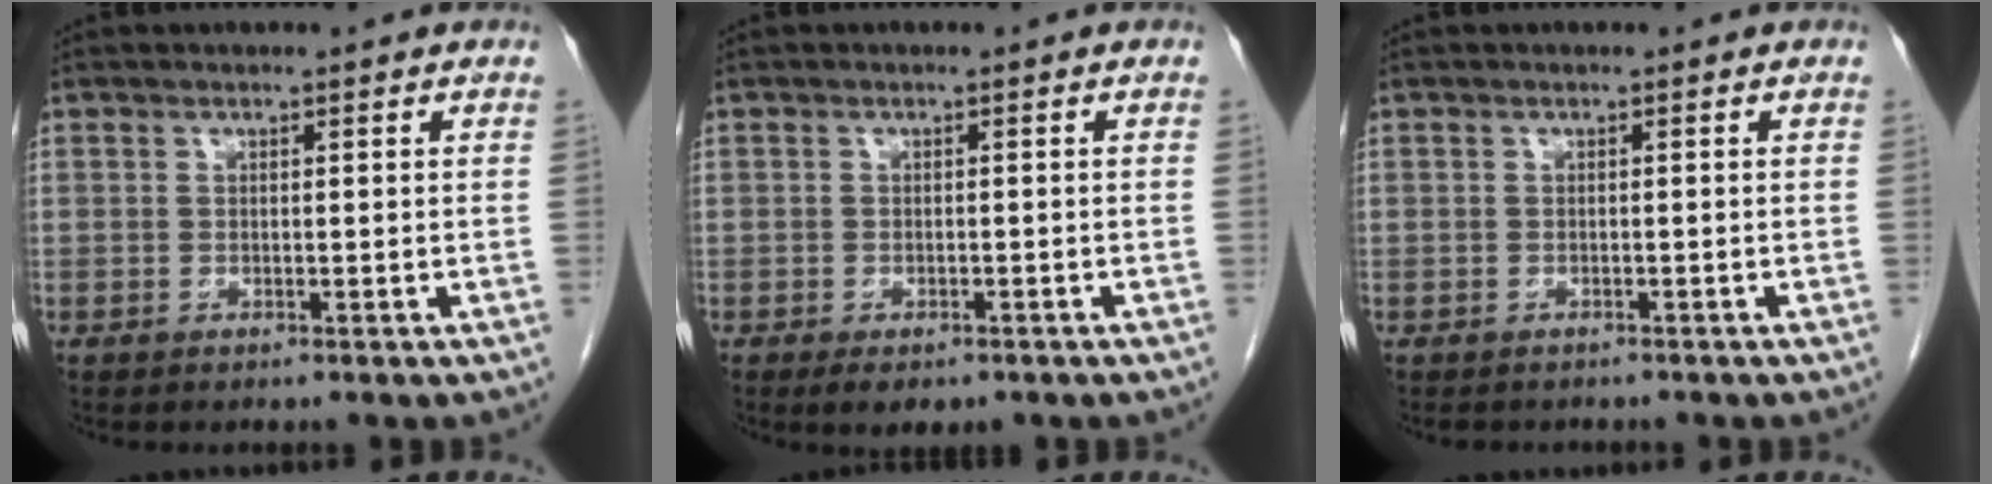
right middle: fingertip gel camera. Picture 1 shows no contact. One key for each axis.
{"total": 3.7, "fx": -2.5, "fy": 1.8, "fz": 2.1, "tx": -0.026, "ty": -0.004, "tz": -0.028}
{"total": 2.9, "fx": -2.5, "fy": 1.2, "fz": 0.7, "tx": -0.011, "ty": -0.003, "tz": -0.030}